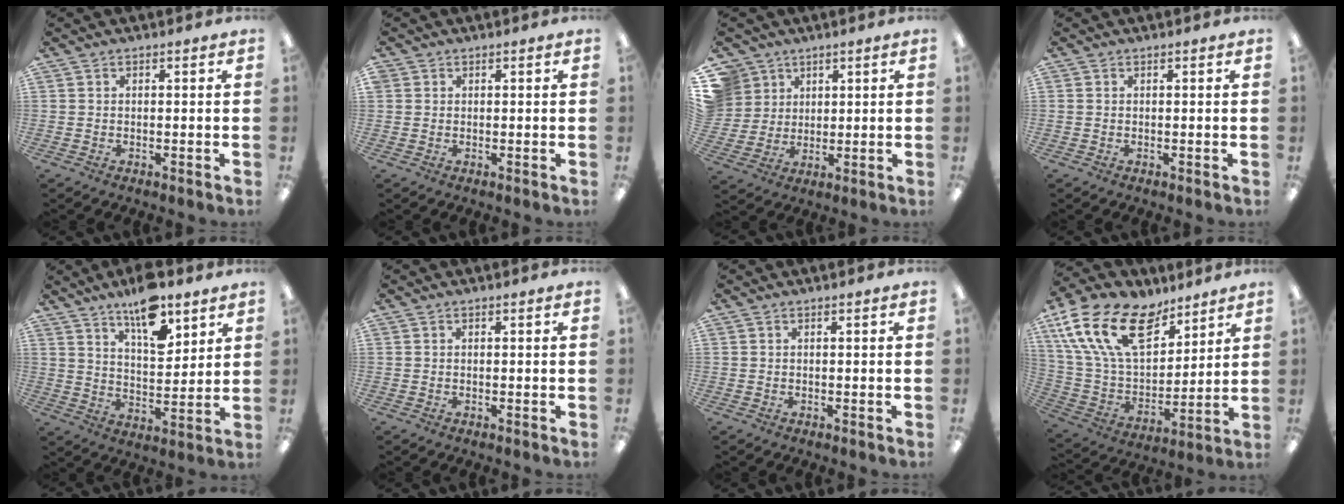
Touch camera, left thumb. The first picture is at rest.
{"total": 1.0, "force": [0.4, 0.9, 0.1], "torque": [-0.003, 0.002, 0.007]}
{"total": 7.9, "force": [4.0, 6.8, 0.3], "torque": [-0.020, -0.023, 0.081]}
{"total": 0.0}
{"total": 12.5, "force": [9.2, 4.9, 6.9], "torque": [-0.103, -0.053, 0.159]}
{"total": 0.0}
{"total": 0.0}
{"total": 22.5, "force": [12.3, 12.7, 14.0], "torque": [-0.286, -0.059, 0.224]}